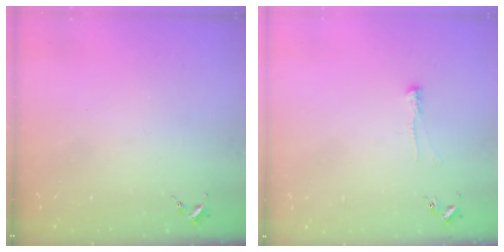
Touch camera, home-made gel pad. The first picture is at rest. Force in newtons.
{"total": 4.1, "press": 4.0, "slide": 0.6}